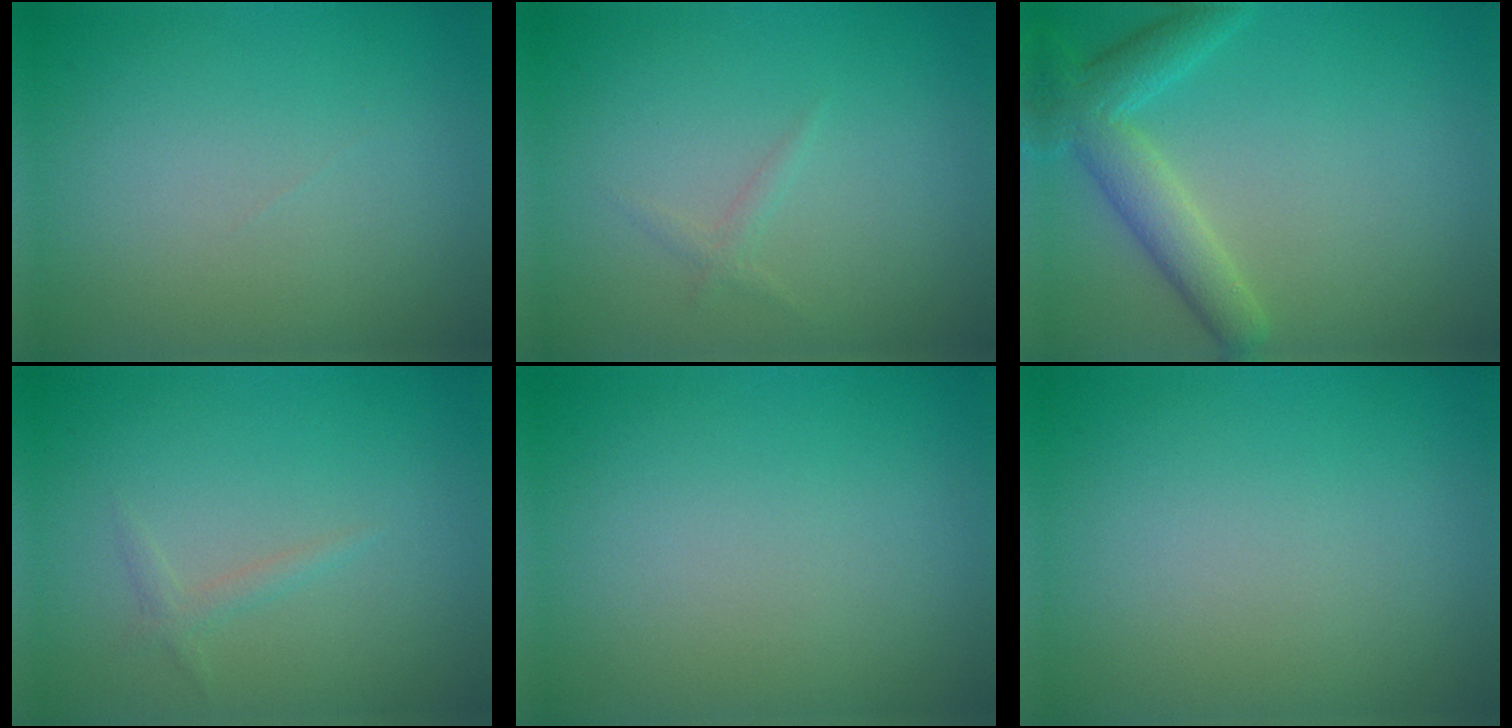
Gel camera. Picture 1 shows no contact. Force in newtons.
{"total": 0.7, "press": 0.7, "slide": 0.0}
{"total": 4.1, "press": 4.1, "slide": 0.3}
{"total": 0.9, "press": 0.9, "slide": 0.1}
{"total": 0.0}
{"total": 0.0}